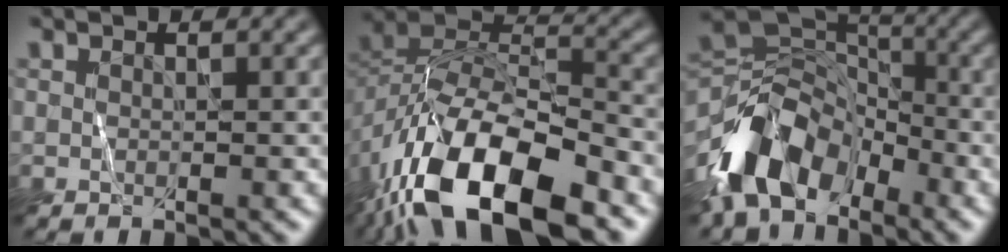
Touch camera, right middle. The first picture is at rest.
{"total": 14.1, "force": [-7.8, 6.6, 9.8], "torque": [-0.184, -0.004, -0.147]}
{"total": 8.6, "force": [-5.4, 5.0, 4.4], "torque": [-0.077, 0.006, -0.114]}